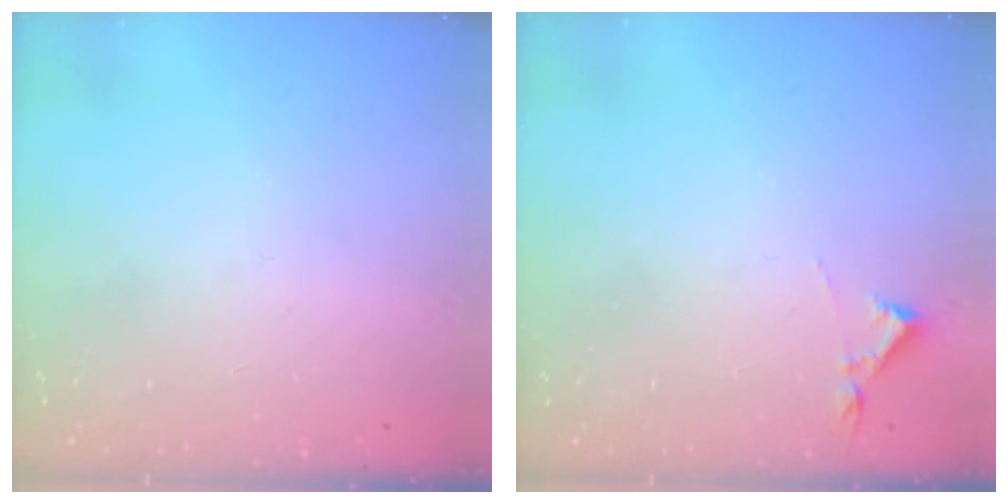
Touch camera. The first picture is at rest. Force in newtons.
{"total": 2.9, "press": 2.9, "slide": 0.5}